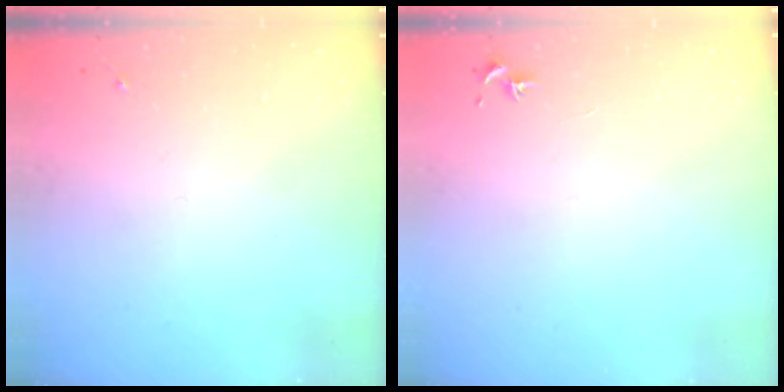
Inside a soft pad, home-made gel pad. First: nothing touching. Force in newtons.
{"total": 0.7, "press": 0.7, "slide": 0.3}